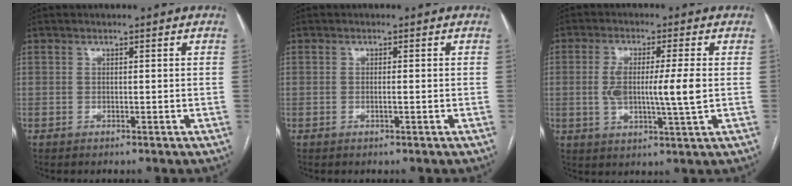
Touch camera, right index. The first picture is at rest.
{"total": 0.8, "force": [-0.2, 0.0, 0.7], "torque": [-0.014, 0.001, -0.003]}
{"total": 8.4, "force": [0.0, 0.6, 8.4], "torque": [-0.154, 0.000, -0.001]}